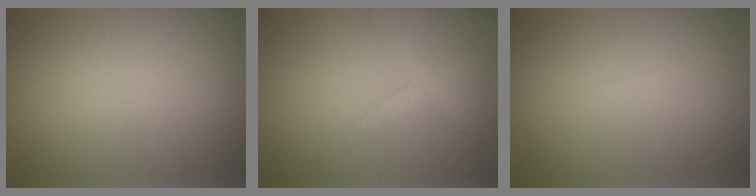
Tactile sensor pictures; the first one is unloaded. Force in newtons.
{"total": 1.8, "press": 1.8, "slide": 0.1}
{"total": 0.0}